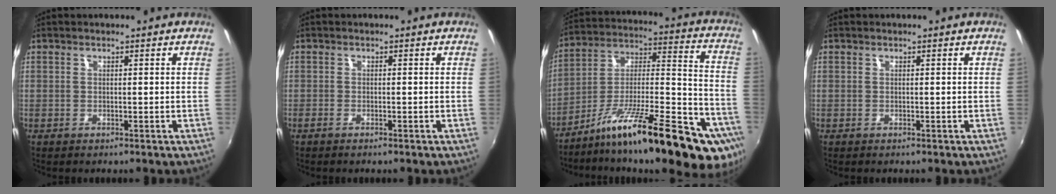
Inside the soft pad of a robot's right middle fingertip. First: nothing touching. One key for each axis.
{"total": 1.1, "fx": -0.9, "fy": 0.2, "fz": 0.6, "tx": -0.012, "ty": -0.004, "tz": -0.018}
{"total": 27.3, "fx": -16.8, "fy": 5.6, "fz": 20.8, "tx": -0.270, "ty": -0.008, "tz": -0.255}
{"total": 0.0}